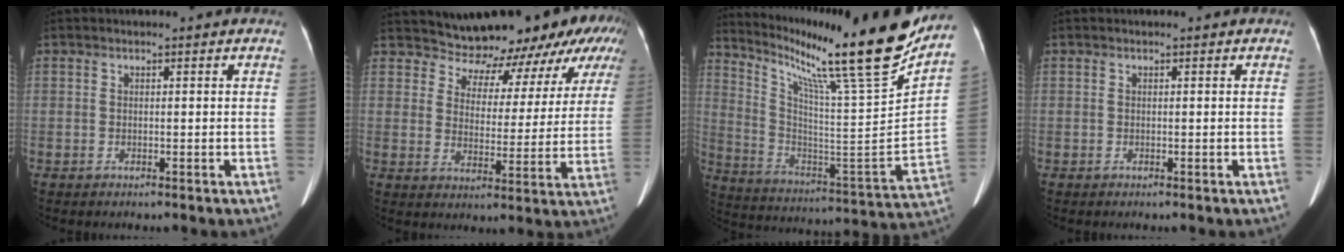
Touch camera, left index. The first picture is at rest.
{"total": 17.0, "force": [15.0, 6.3, 5.0], "torque": [-0.046, -0.018, 0.163]}
{"total": 26.8, "force": [20.8, -1.0, 16.8], "torque": [-0.284, -0.080, 0.313]}
{"total": 0.0}